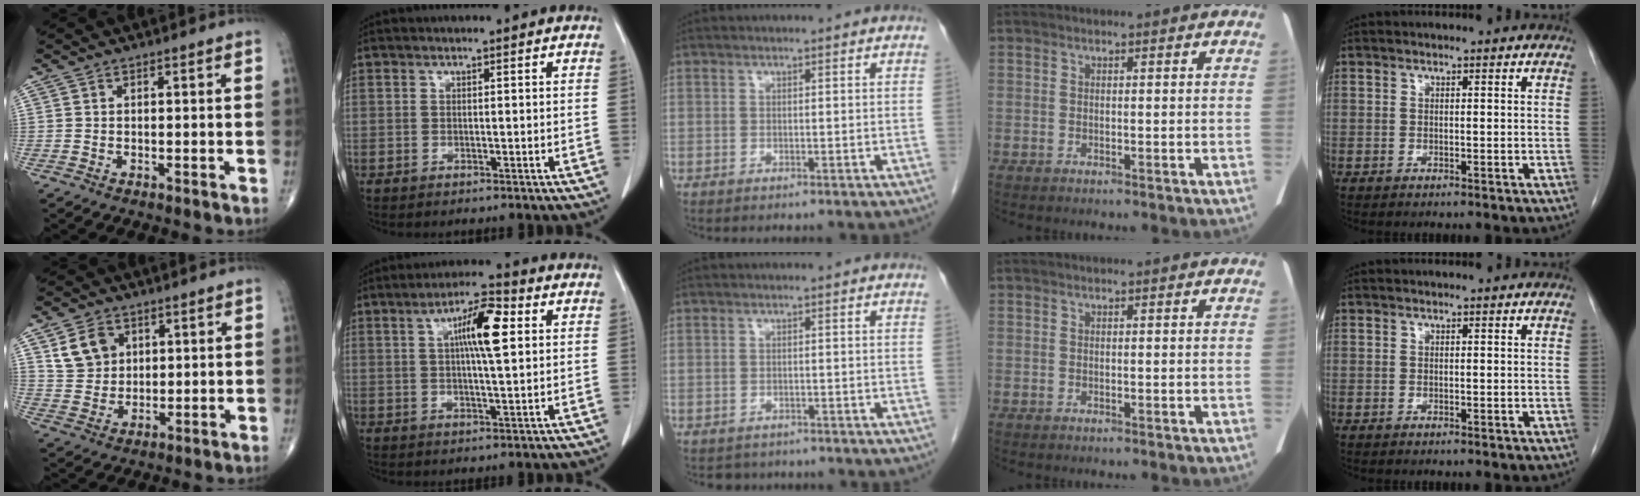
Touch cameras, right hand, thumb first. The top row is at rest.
{"thumb": {"total": 7.5, "force": [3.2, 5.9, 3.4], "torque": [-0.040, -0.014, 0.067]}, "index": {"total": 8.3, "force": [2.3, 1.2, 7.9], "torque": [-0.136, 0.013, 0.036]}, "middle": {"total": 2.8, "force": [-2.4, 1.3, -0.2], "torque": [-0.004, 0.001, -0.034]}}